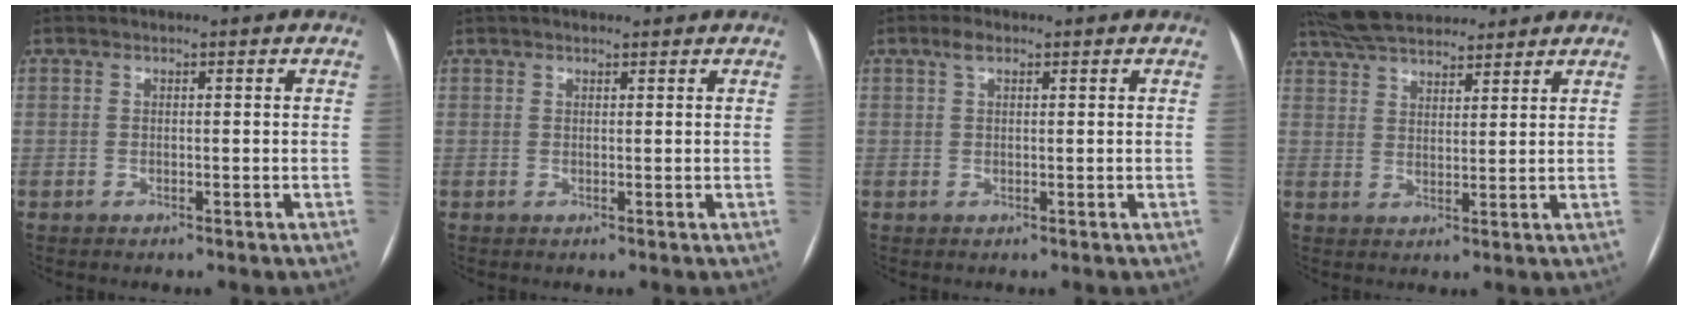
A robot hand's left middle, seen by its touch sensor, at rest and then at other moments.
{"total": 3.8, "force": [3.3, 1.2, 1.6], "torque": [-0.020, 0.040, 0.050]}
{"total": 1.8, "force": [1.1, 0.7, 1.2], "torque": [-0.027, 0.012, 0.021]}
{"total": 12.2, "force": [10.7, 3.5, 4.6], "torque": [-0.082, 0.038, 0.181]}